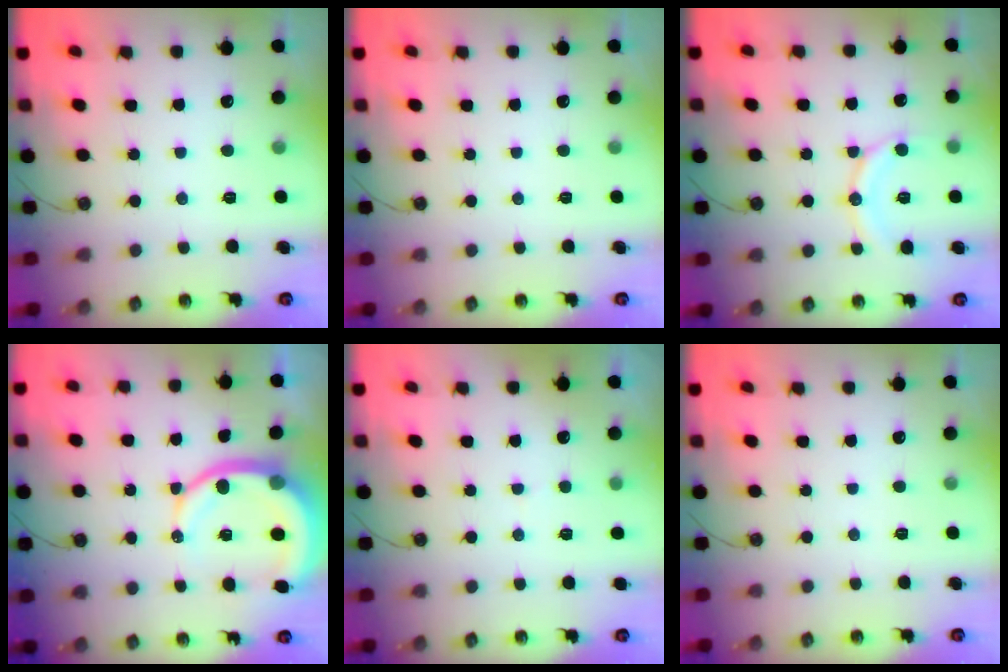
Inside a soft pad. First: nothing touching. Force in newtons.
{"total": 0.0}
{"total": 11.9, "press": 11.8, "slide": 1.3}
{"total": 11.4, "press": 11.3, "slide": 1.4}
{"total": 2.8, "press": 2.6, "slide": 1.1}
{"total": 0.0}